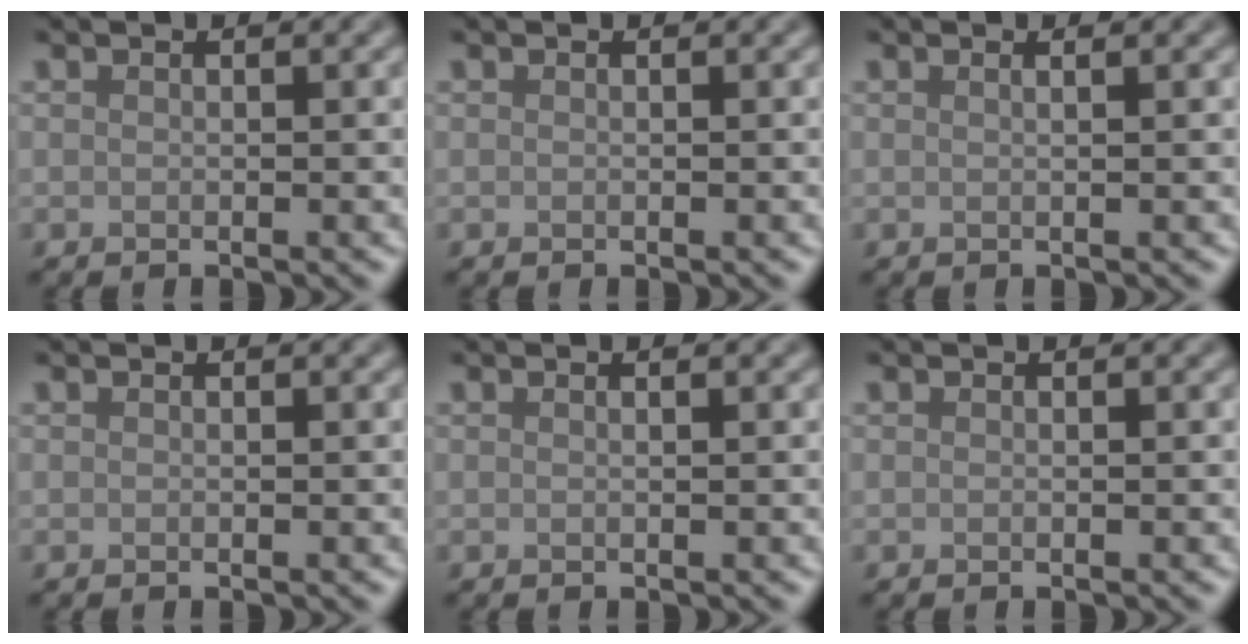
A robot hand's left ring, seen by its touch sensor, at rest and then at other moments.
{"total": 0.0}
{"total": 1.5, "force": [0.7, 0.7, 1.1], "torque": [-0.002, -0.002, -0.007]}
{"total": 0.0}
{"total": 0.7, "force": [0.3, 0.2, 0.5], "torque": [-0.007, 0.000, -0.002]}
{"total": 0.0}